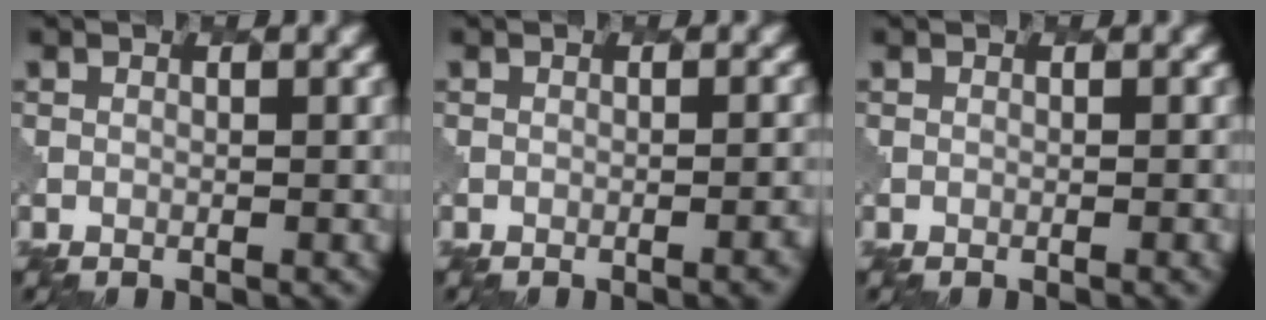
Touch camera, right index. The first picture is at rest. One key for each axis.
{"total": 2.2, "fx": -1.0, "fy": 0.7, "fz": 1.8, "tx": -0.003, "ty": 0.007, "tz": -0.011}
{"total": 1.1, "fx": -0.3, "fy": 0.4, "fz": 1.0, "tx": -0.001, "ty": 0.003, "tz": -0.001}